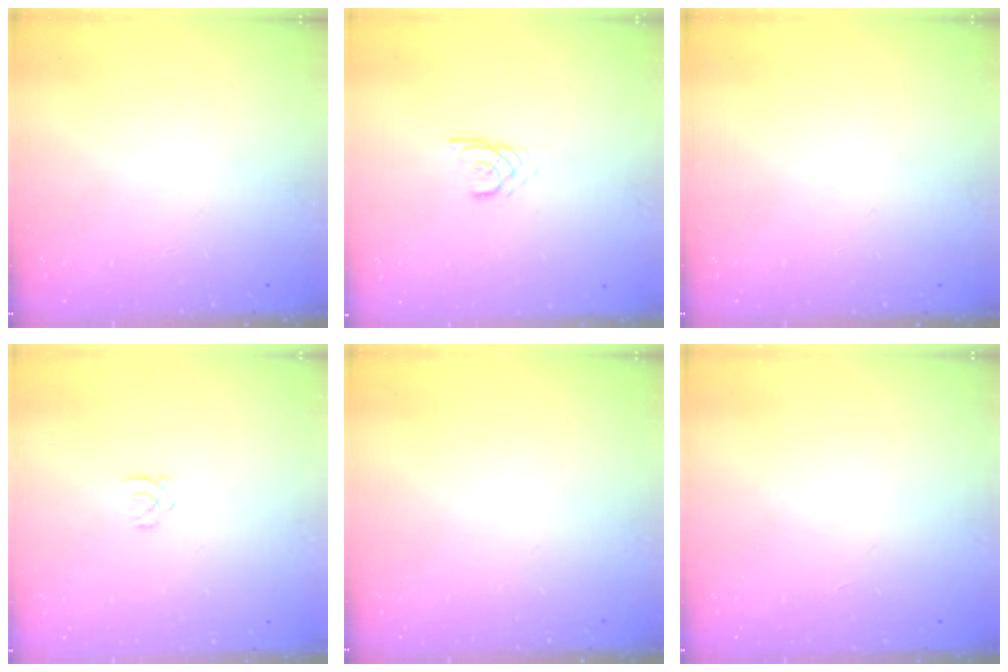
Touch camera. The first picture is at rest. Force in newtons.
{"total": 2.1, "press": 2.1, "slide": 0.0}
{"total": 0.0}
{"total": 1.0, "press": 1.0, "slide": 0.1}
{"total": 0.0}
{"total": 0.8, "press": 0.8, "slide": 0.2}